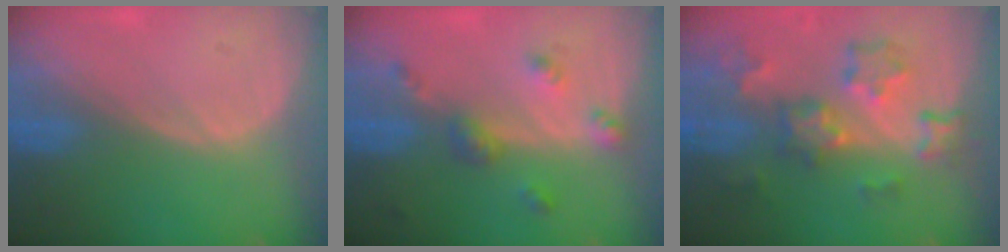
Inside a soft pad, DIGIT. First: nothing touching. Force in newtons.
{"total": 4.9, "press": 4.4, "slide": 2.2}
{"total": 9.2, "press": 8.1, "slide": 4.4}